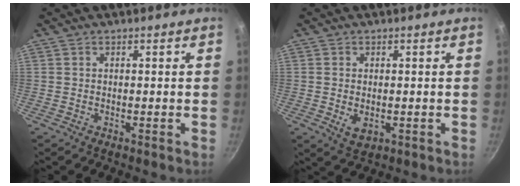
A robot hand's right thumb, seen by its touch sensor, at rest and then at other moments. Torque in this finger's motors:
{"motor_torque": [-0.32, 0.23, -0.10, 0.04, 0.01]}